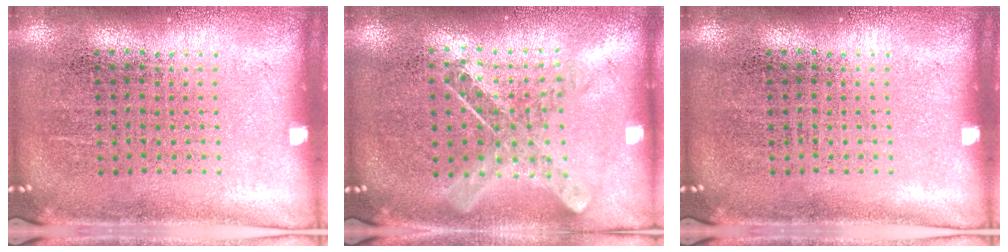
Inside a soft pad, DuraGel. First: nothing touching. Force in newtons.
{"total": 0.9, "press": 0.8, "slide": 0.2}
{"total": 0.0}